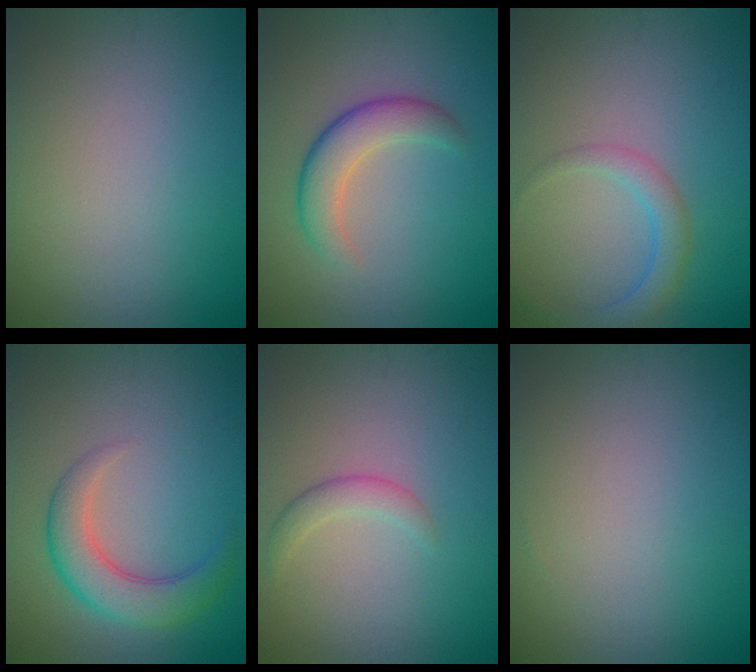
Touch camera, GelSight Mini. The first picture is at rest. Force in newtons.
{"total": 3.6, "press": 3.6, "slide": 0.2}
{"total": 2.4, "press": 2.4, "slide": 0.1}
{"total": 4.2, "press": 4.2, "slide": 0.1}
{"total": 1.6, "press": 1.6, "slide": 0.1}
{"total": 0.0}